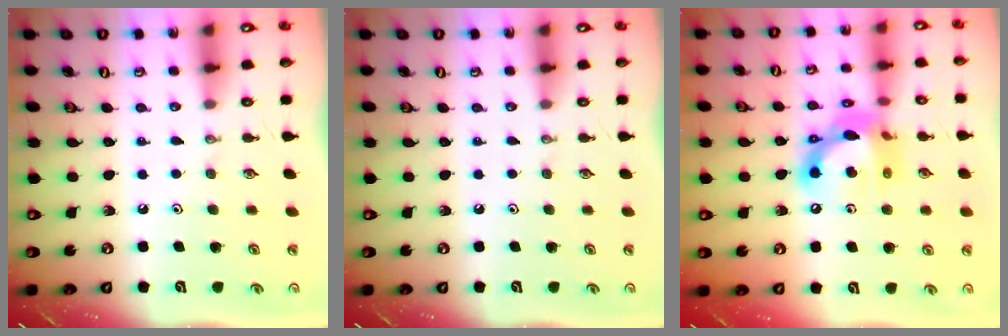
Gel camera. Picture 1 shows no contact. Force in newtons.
{"total": 0.0}
{"total": 15.2, "press": 15.1, "slide": 1.4}